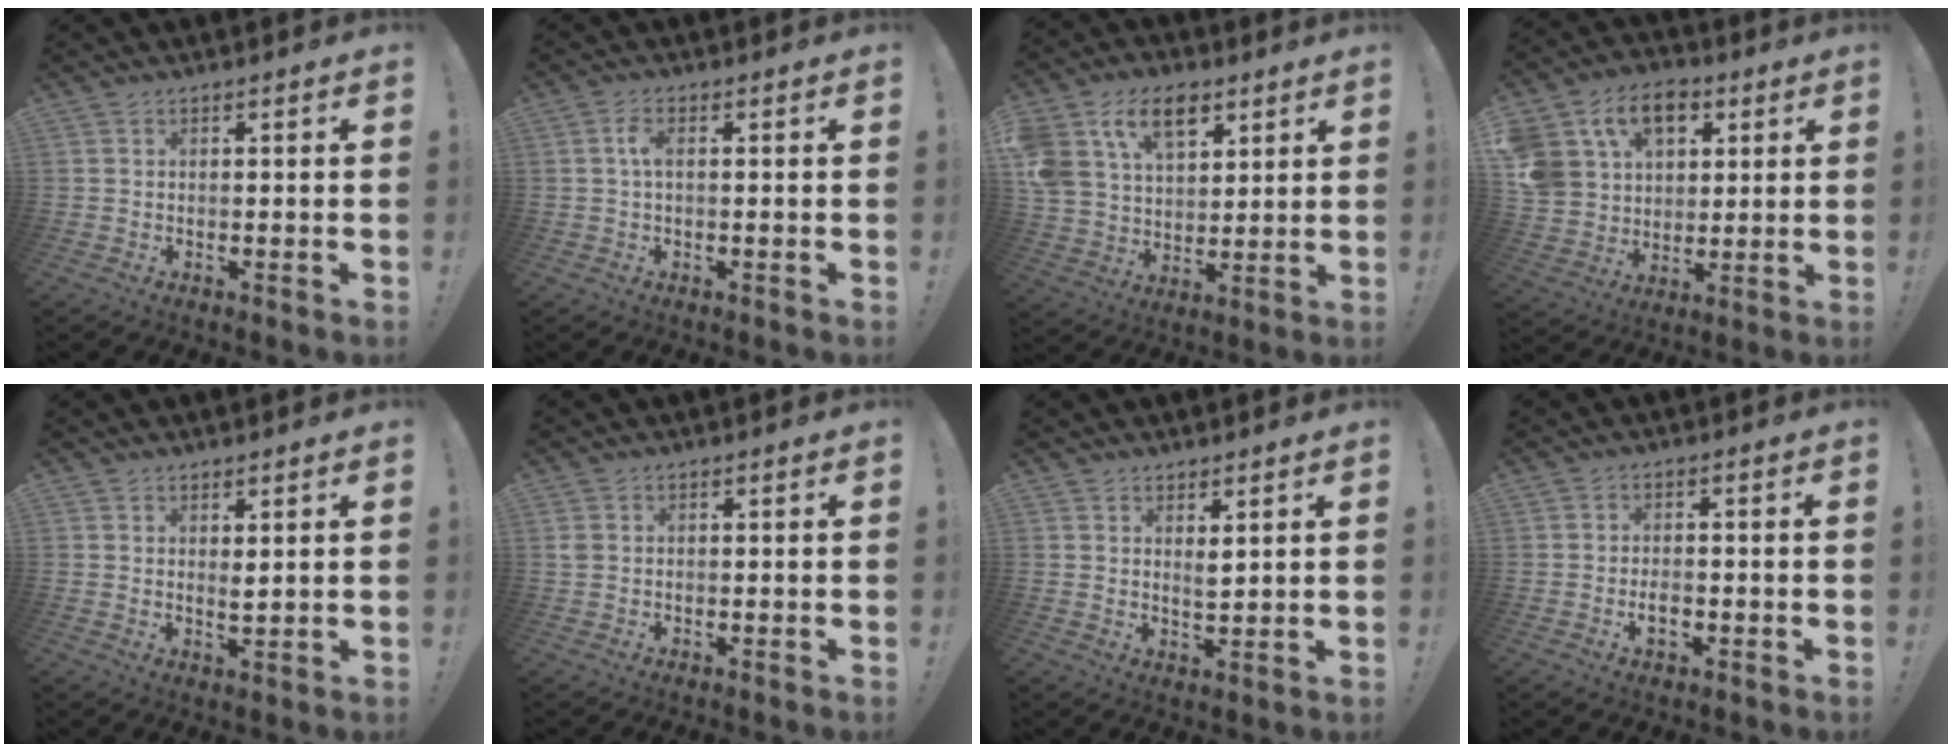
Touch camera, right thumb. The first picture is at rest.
{"total": 3.4, "force": [0.3, 1.5, 3.0], "torque": [-0.059, 0.003, 0.002]}
{"total": 15.6, "force": [8.0, 10.5, 8.4], "torque": [-0.153, -0.031, 0.154]}
{"total": 16.2, "force": [7.2, 12.0, 8.2], "torque": [-0.122, -0.022, 0.144]}
{"total": 2.8, "force": [2.0, 1.1, 1.6], "torque": [-0.006, -0.021, 0.031]}
{"total": 1.6, "force": [0.4, 1.3, 0.8], "torque": [-0.017, 0.005, 0.009]}
{"total": 3.2, "force": [2.3, 1.2, 1.8], "torque": [-0.023, -0.017, 0.038]}
{"total": 3.6, "force": [-1.5, 2.0, 2.5], "torque": [-0.044, 0.005, -0.028]}